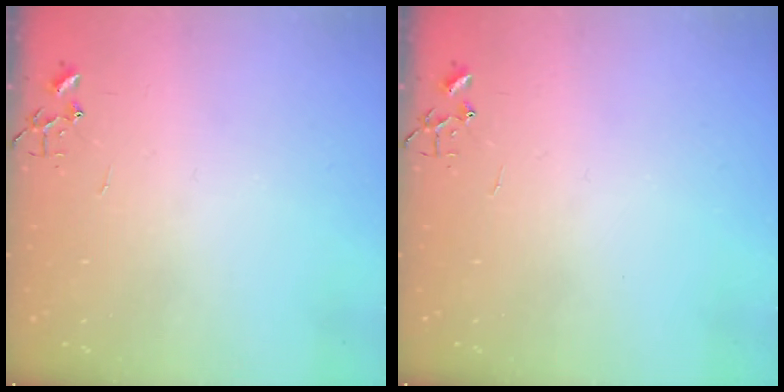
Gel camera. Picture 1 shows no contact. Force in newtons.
{"total": 0.0}